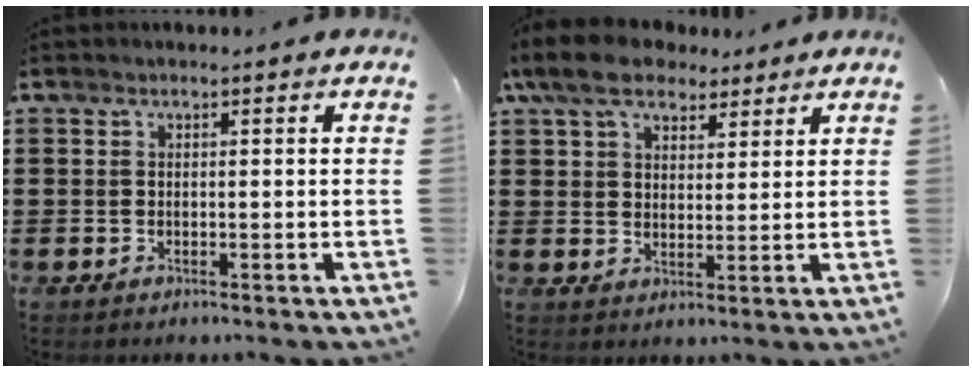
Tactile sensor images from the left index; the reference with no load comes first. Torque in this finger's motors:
{"motor_torque": [2.14, 0.00, 0.83, 0.21]}